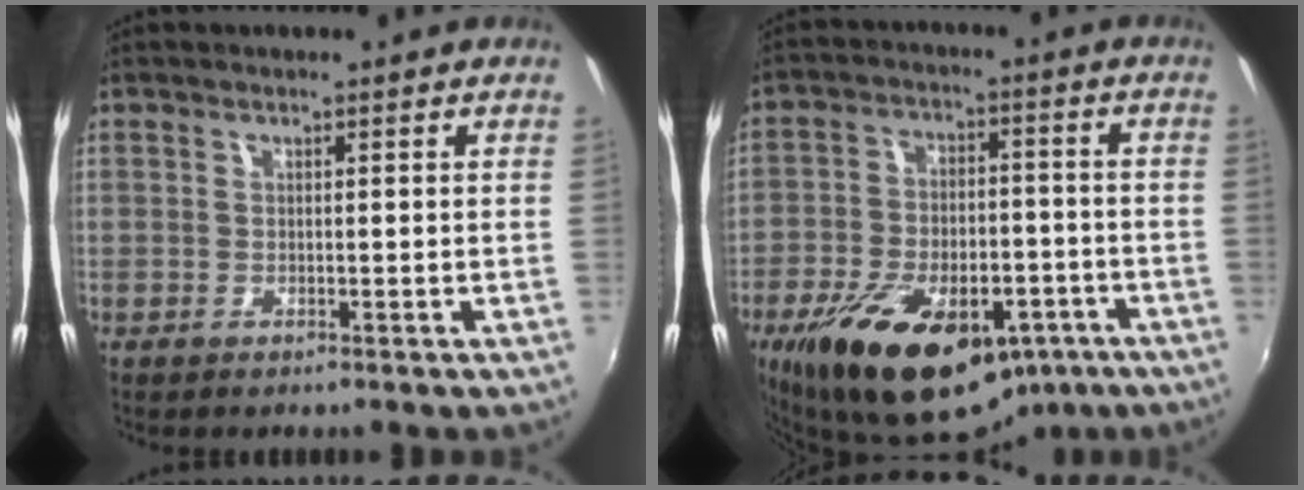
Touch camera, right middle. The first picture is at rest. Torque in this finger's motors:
{"motor_torque": [1.08, -1.06, 1.05, 0.21]}